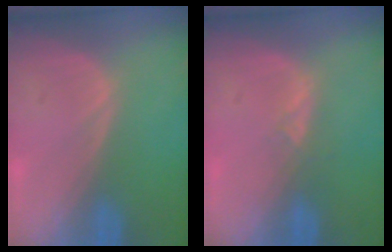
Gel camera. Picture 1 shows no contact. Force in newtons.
{"total": 1.4, "press": 1.2, "slide": 0.8}